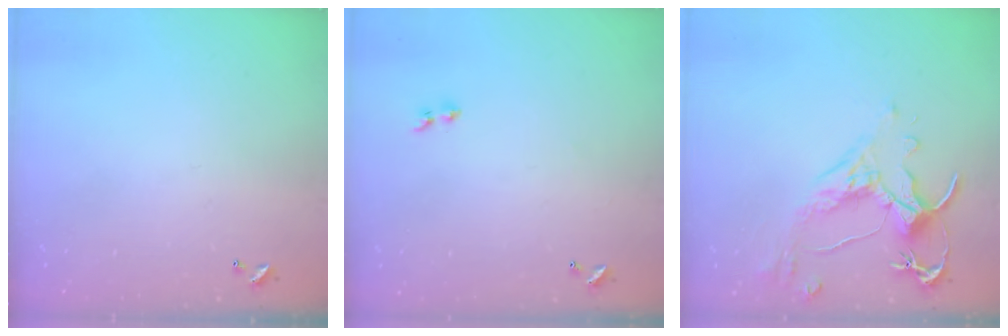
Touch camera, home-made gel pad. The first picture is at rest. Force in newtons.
{"total": 2.0, "press": 1.7, "slide": 1.0}
{"total": 2.6, "press": 2.2, "slide": 1.3}